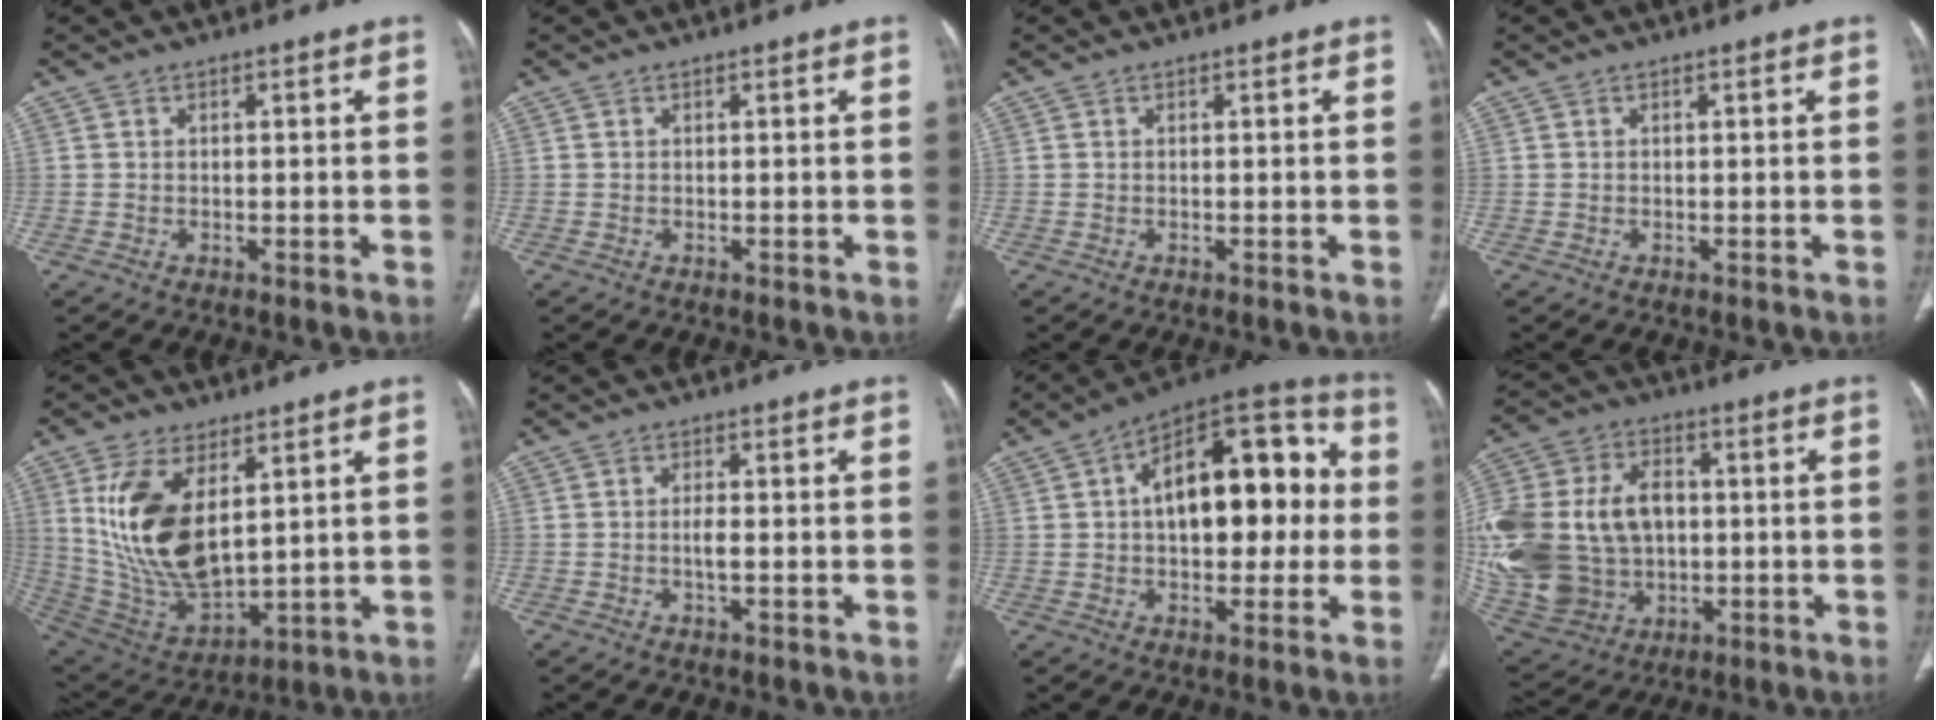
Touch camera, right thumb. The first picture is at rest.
{"total": 0.0}
{"total": 0.0}
{"total": 0.0}
{"total": 17.8, "force": [5.3, 9.0, 14.4], "torque": [-0.269, -0.026, 0.123]}
{"total": 2.0, "force": [-0.4, 0.7, 1.8], "torque": [-0.037, 0.000, -0.009]}
{"total": 21.9, "force": [2.2, 12.0, 18.2], "torque": [-0.229, 0.041, 0.024]}
{"total": 30.8, "force": [-0.2, 23.3, 20.1], "torque": [-0.478, 0.032, 0.023]}